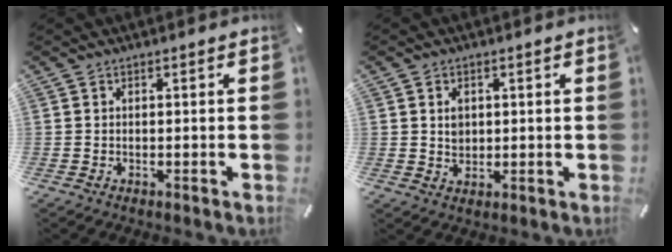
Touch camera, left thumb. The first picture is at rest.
{"total": 3.0, "force": [0.8, 2.6, 1.3], "torque": [-0.014, 0.000, 0.011]}